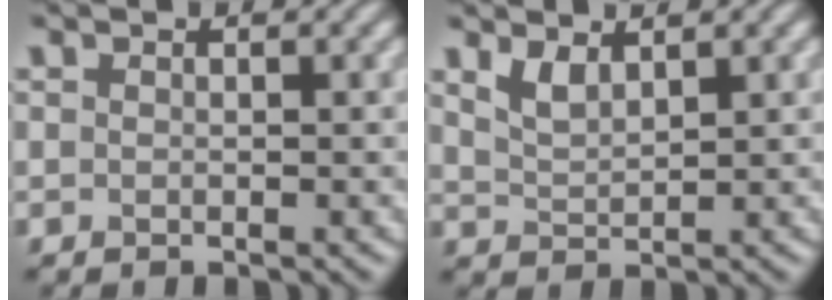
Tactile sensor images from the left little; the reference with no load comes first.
{"total": 2.0, "force": [1.5, 0.7, 1.2], "torque": [-0.029, -0.005, 0.035]}